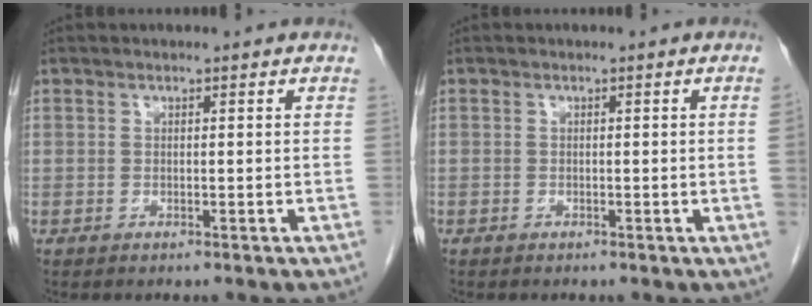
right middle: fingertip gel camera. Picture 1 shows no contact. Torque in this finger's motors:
{"motor_torque": [0.42, -0.42, -0.35, -0.21]}